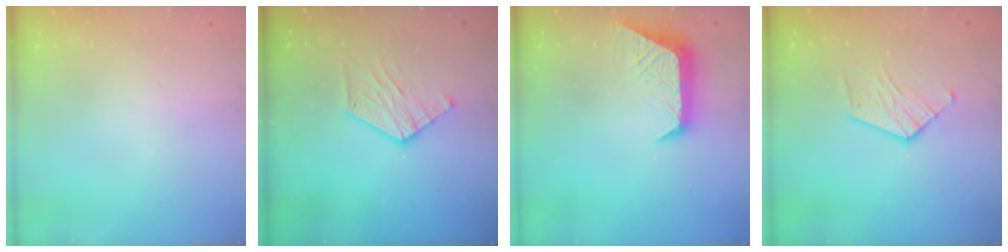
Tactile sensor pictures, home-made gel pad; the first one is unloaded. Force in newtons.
{"total": 8.3, "press": 8.3, "slide": 0.1}
{"total": 10.4, "press": 10.4, "slide": 0.3}
{"total": 7.7, "press": 7.7, "slide": 0.2}